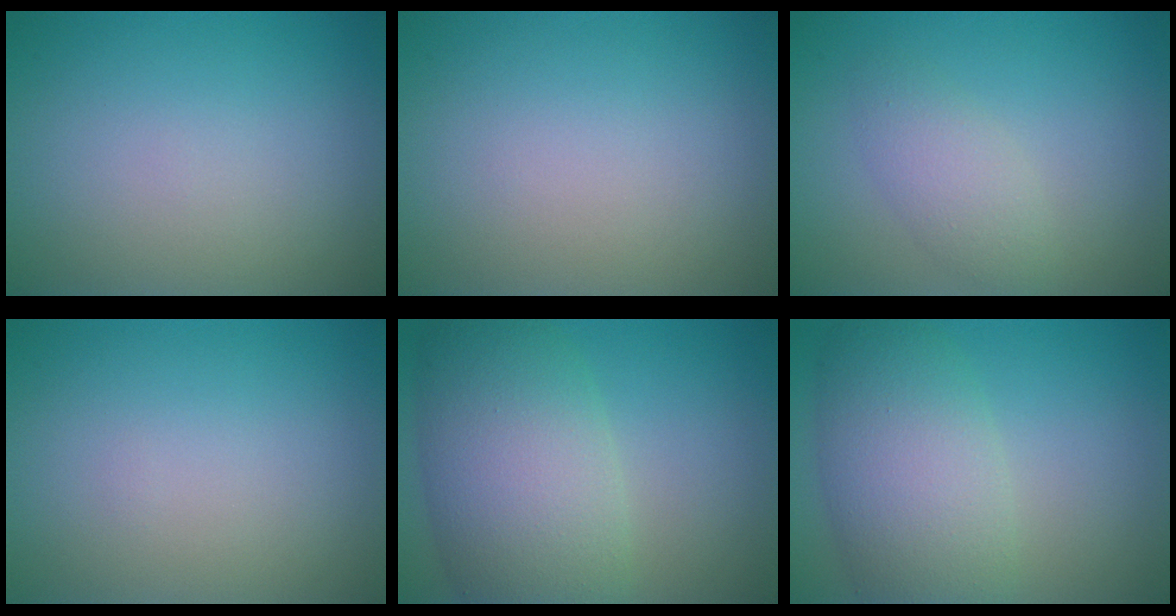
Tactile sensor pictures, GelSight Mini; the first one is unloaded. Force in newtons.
{"total": 0.0}
{"total": 2.5, "press": 2.5, "slide": 0.0}
{"total": 0.0}
{"total": 9.6, "press": 9.6, "slide": 0.4}
{"total": 7.2, "press": 7.2, "slide": 0.4}